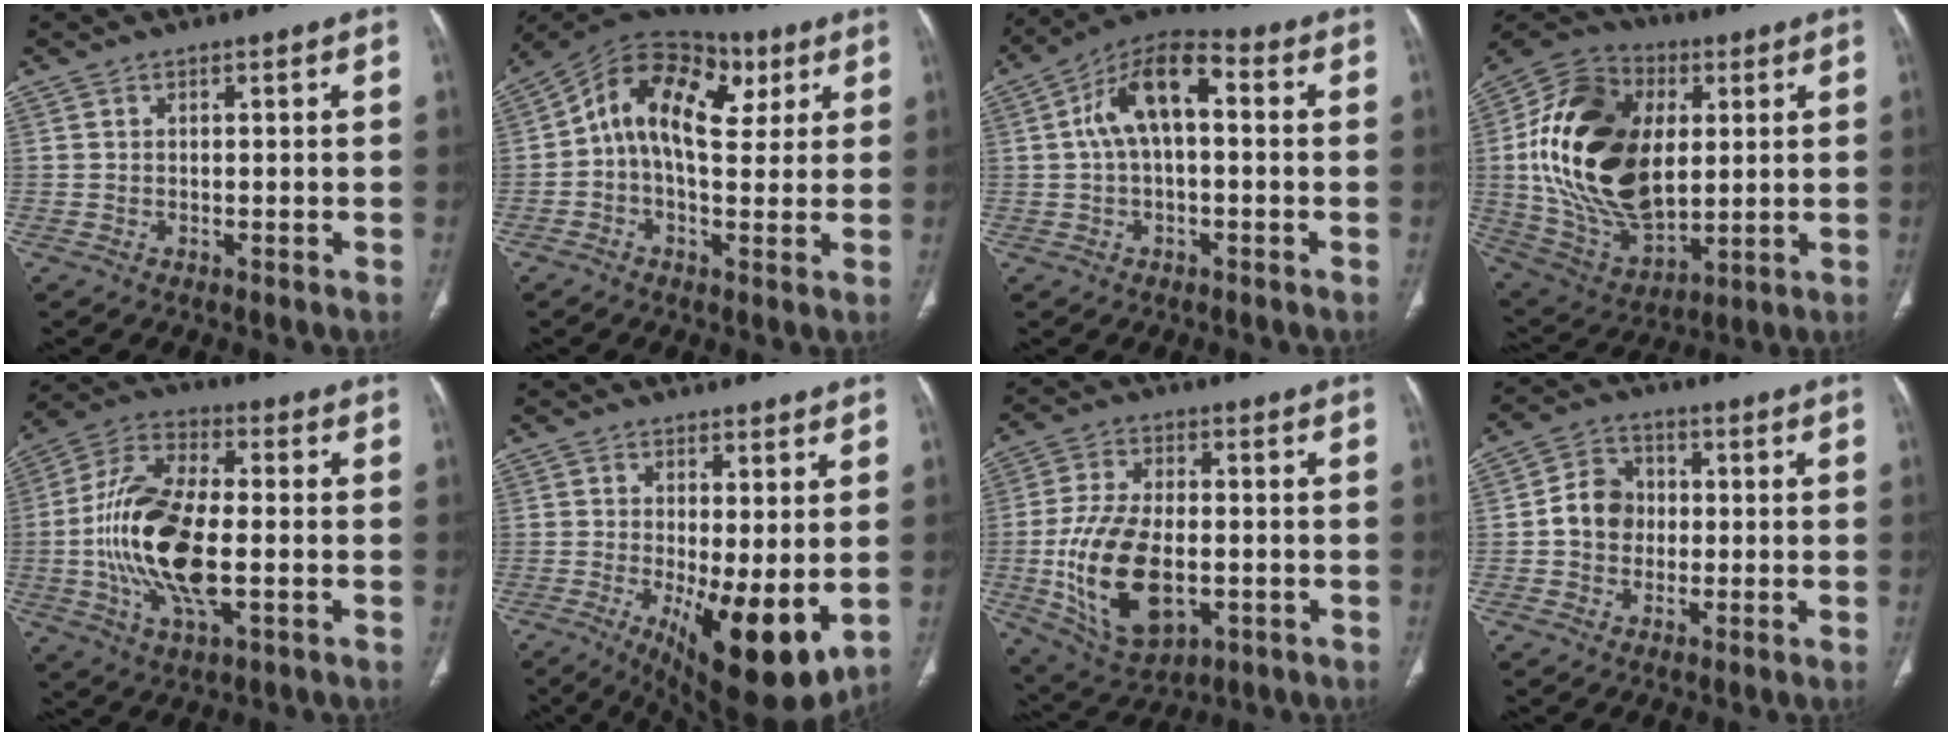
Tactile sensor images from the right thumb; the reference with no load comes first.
{"total": 16.6, "force": [4.1, 10.1, 12.5], "torque": [-0.174, 0.029, 0.055]}
{"total": 11.9, "force": [1.5, 5.9, 10.2], "torque": [-0.180, 0.037, 0.015]}
{"total": 28.3, "force": [3.8, 17.8, 21.7], "torque": [-0.397, -0.013, 0.075]}
{"total": 19.1, "force": [-2.2, 8.5, 16.9], "torque": [-0.342, 0.014, -0.041]}
{"total": 13.3, "force": [-2.3, 4.6, 12.3], "torque": [-0.182, -0.030, -0.018]}
{"total": 17.8, "force": [-3.4, 10.0, 14.4], "torque": [-0.262, 0.001, -0.042]}
{"total": 7.6, "force": [-0.2, 6.6, 3.7], "torque": [-0.037, 0.018, -0.014]}